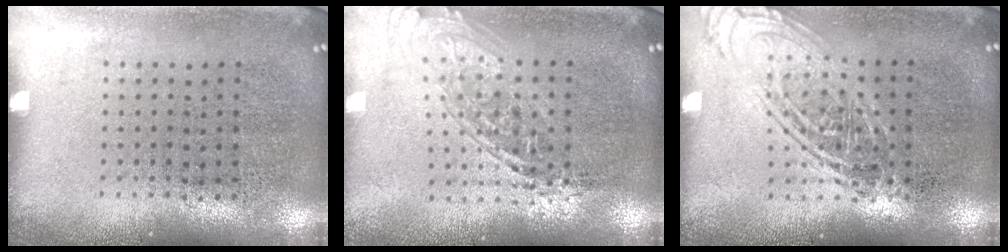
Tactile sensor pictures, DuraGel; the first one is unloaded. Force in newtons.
{"total": 1.7, "press": 1.3, "slide": 1.0}
{"total": 1.8, "press": 1.8, "slide": 0.1}